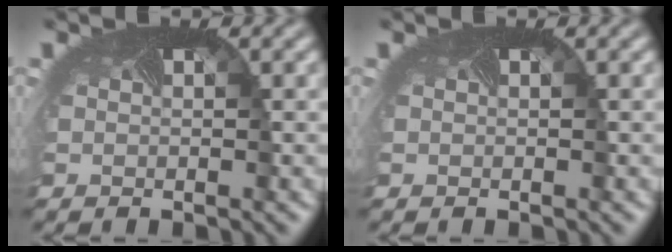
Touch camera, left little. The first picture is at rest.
{"total": 0.0}